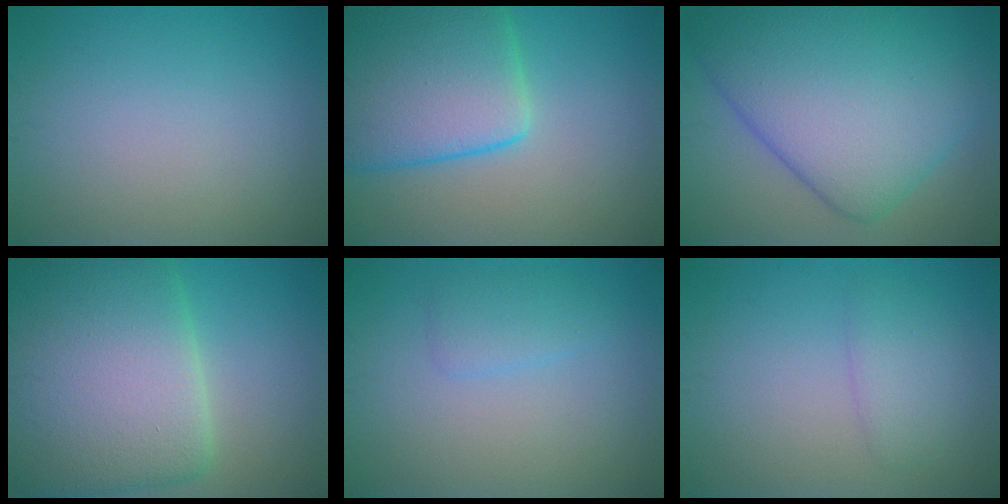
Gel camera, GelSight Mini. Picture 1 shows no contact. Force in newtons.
{"total": 10.8, "press": 10.8, "slide": 0.5}
{"total": 13.4, "press": 13.4, "slide": 0.3}
{"total": 14.6, "press": 14.6, "slide": 0.3}
{"total": 1.8, "press": 1.8, "slide": 0.0}
{"total": 2.2, "press": 2.2, "slide": 0.2}